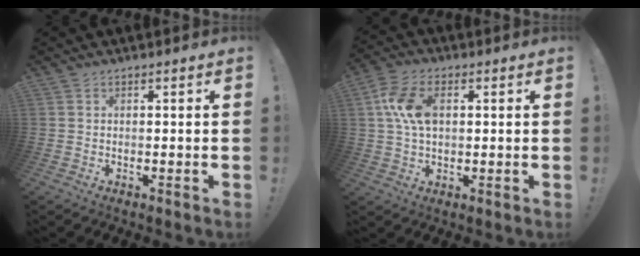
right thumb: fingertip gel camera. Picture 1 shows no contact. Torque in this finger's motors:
{"motor_torque": [0.11, 0.12, 0.48, 0.30, 0.05]}